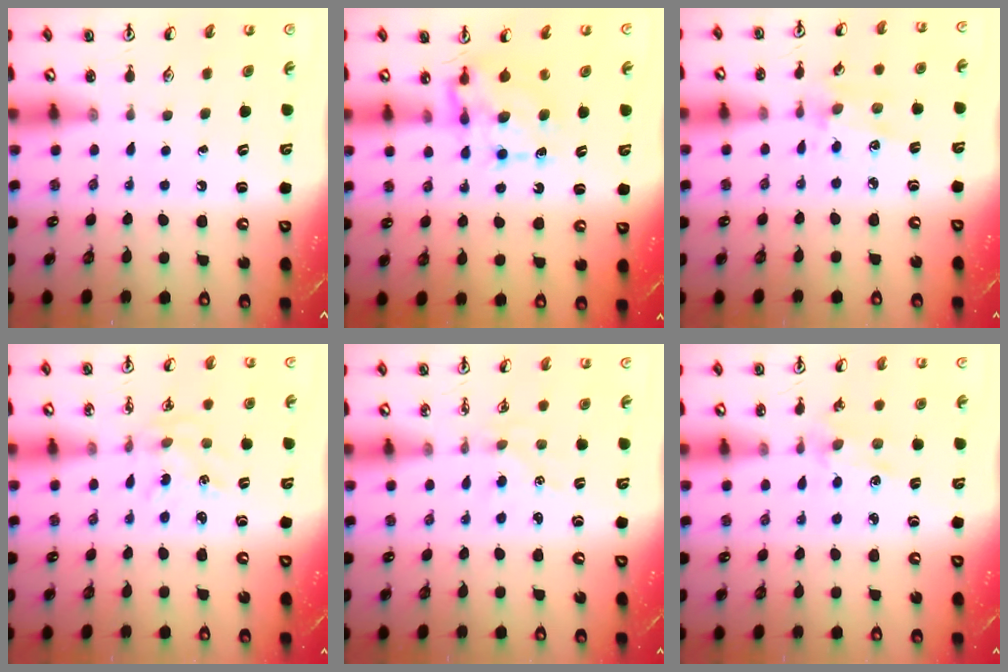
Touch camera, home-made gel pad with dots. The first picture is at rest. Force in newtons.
{"total": 7.3, "press": 7.3, "slide": 0.7}
{"total": 4.2, "press": 4.1, "slide": 1.0}
{"total": 1.7, "press": 1.7, "slide": 0.3}
{"total": 0.8, "press": 0.8, "slide": 0.1}
{"total": 2.5, "press": 2.5, "slide": 0.5}